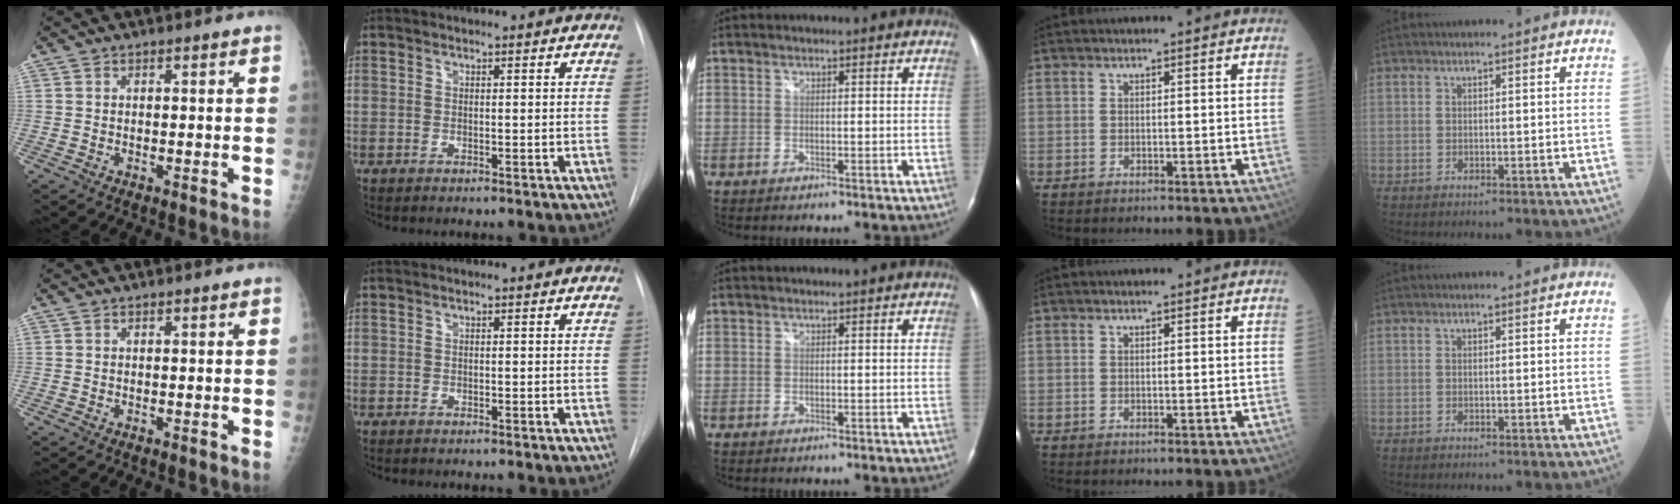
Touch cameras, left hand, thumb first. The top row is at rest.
{}